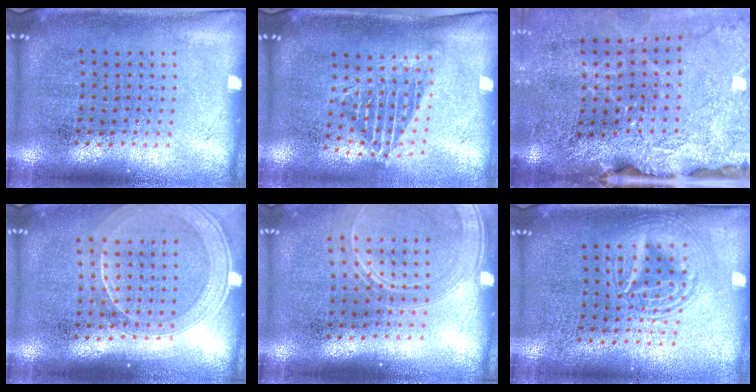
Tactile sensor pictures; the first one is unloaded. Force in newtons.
{"total": 1.3, "press": 1.0, "slide": 0.9}
{"total": 4.0, "press": 3.3, "slide": 2.4}
{"total": 1.9, "press": 1.7, "slide": 0.9}
{"total": 1.7, "press": 1.6, "slide": 0.6}
{"total": 2.9, "press": 2.8, "slide": 0.3}